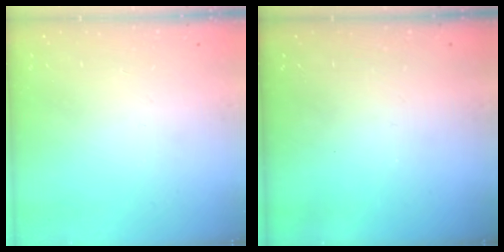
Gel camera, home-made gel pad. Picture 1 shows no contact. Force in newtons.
{"total": 0.0}